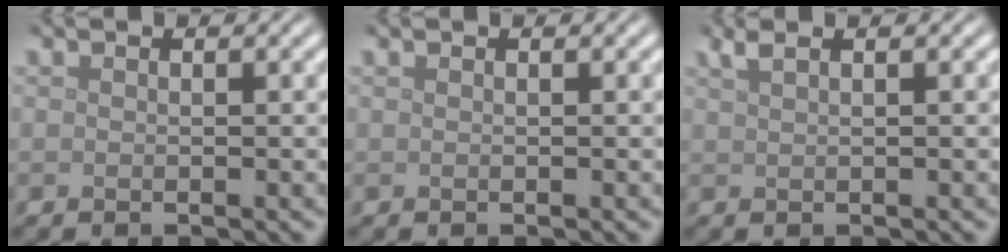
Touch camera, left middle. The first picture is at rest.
{"total": 0.0}
{"total": 1.6, "force": [1.1, 0.5, 1.1], "torque": [-0.016, 0.005, 0.017]}